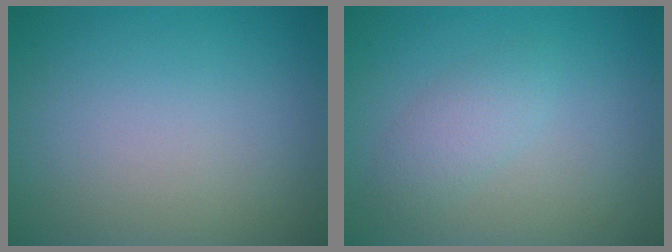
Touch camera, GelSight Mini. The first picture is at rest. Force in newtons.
{"total": 2.1, "press": 2.1, "slide": 0.1}